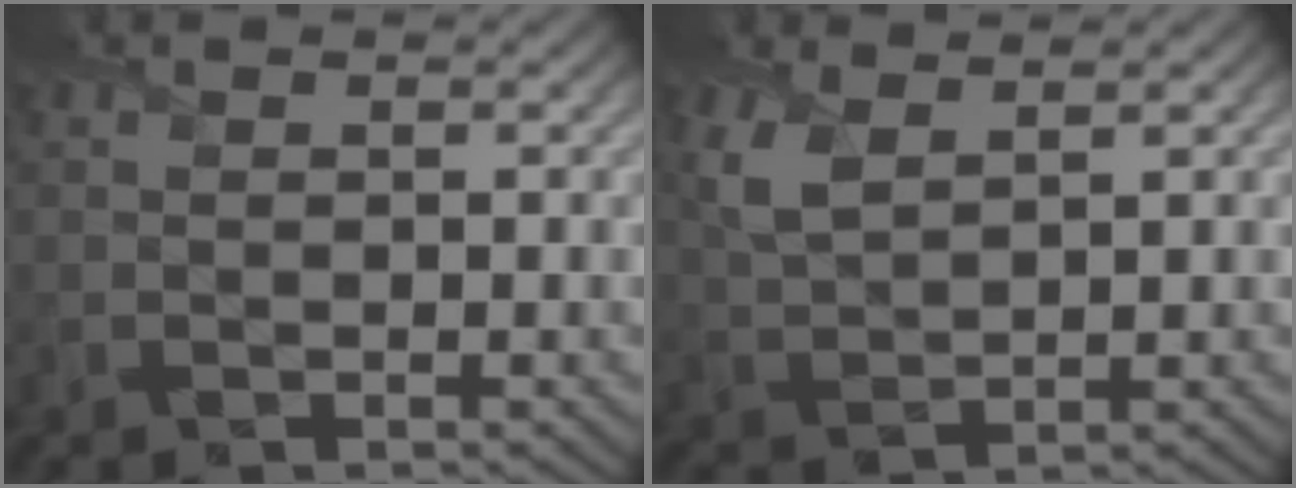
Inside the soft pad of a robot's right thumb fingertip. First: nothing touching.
{"total": 4.4, "force": [2.5, 1.9, 3.2], "torque": [-0.091, 0.004, 0.054]}